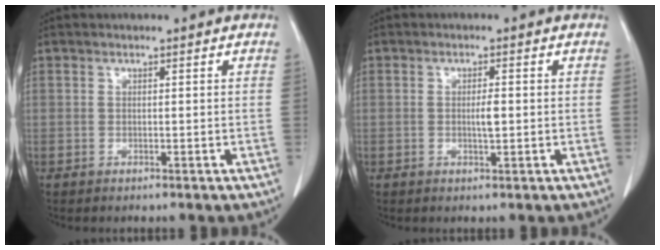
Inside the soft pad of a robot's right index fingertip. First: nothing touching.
{"total": 2.1, "force": [-0.1, 0.4, 2.1], "torque": [-0.040, -0.001, 0.000]}